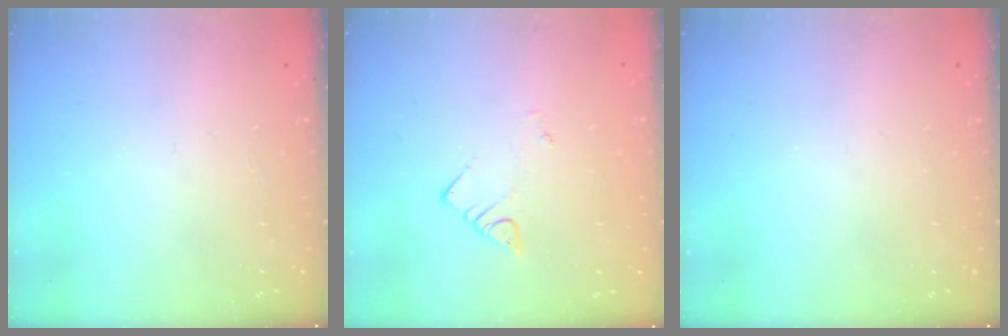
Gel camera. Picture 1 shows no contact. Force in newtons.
{"total": 2.6, "press": 2.6, "slide": 0.2}
{"total": 0.0}